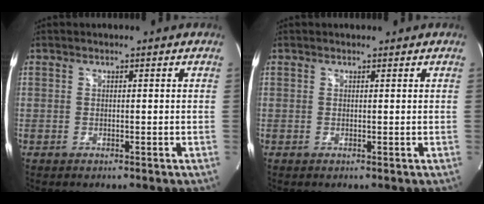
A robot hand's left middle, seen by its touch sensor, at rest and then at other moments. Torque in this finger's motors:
{"motor_torque": [-0.01, 0.02, -0.08, 0.01]}